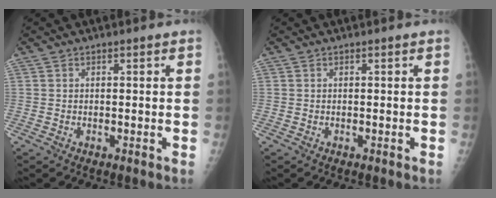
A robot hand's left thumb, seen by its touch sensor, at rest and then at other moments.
{"total": 0.0}